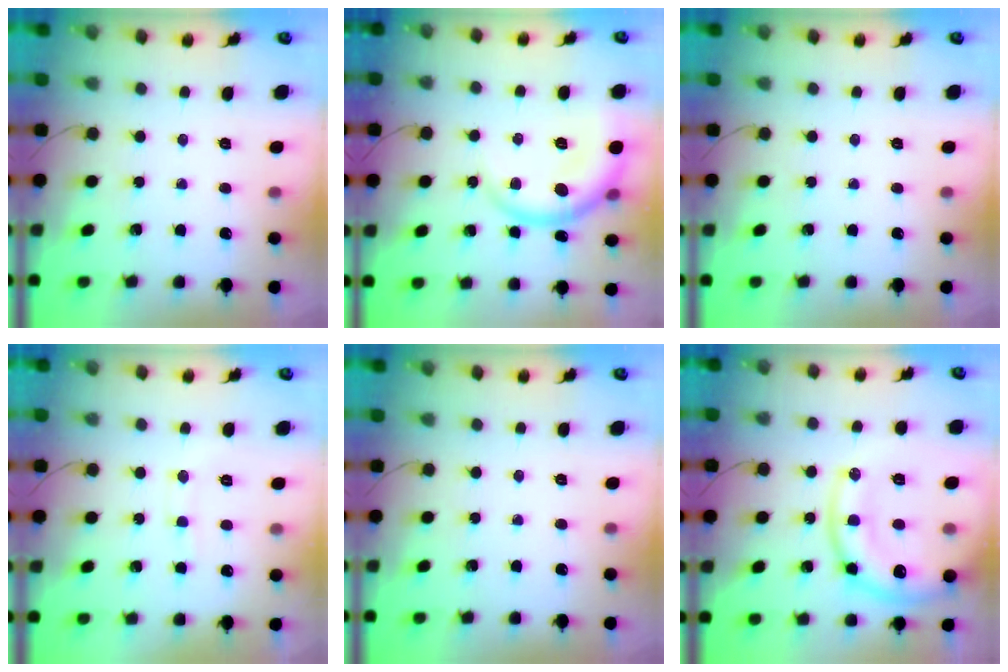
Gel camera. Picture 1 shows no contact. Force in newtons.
{"total": 10.2, "press": 10.1, "slide": 0.9}
{"total": 0.0}
{"total": 5.5, "press": 5.3, "slide": 1.6}
{"total": 0.0}
{"total": 19.3, "press": 19.2, "slide": 1.9}